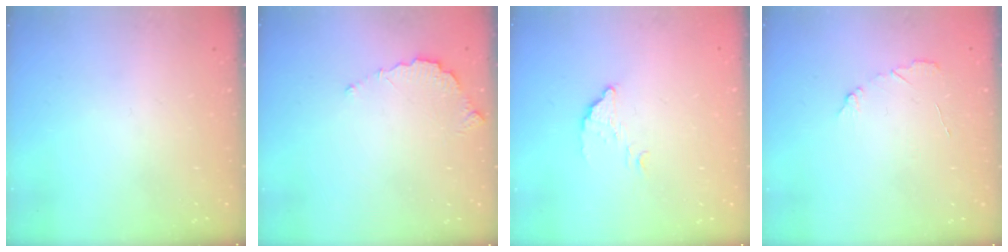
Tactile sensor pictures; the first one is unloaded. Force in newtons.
{"total": 5.7, "press": 5.7, "slide": 0.2}
{"total": 2.9, "press": 2.9, "slide": 0.1}
{"total": 5.2, "press": 5.1, "slide": 0.5}